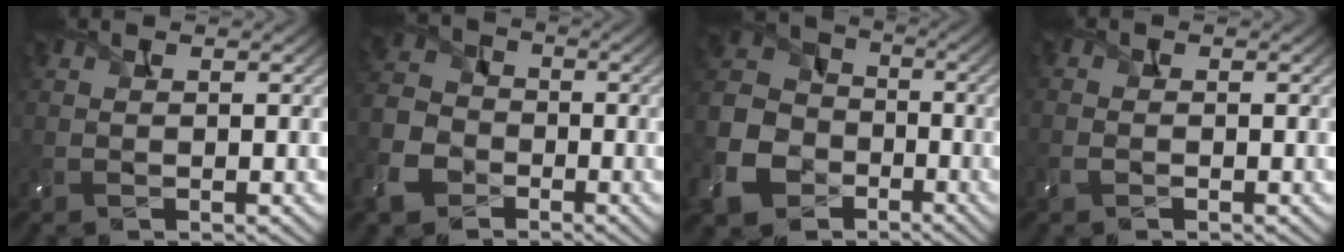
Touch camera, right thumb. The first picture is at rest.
{"total": 8.2, "force": [-4.4, 5.9, 3.6], "torque": [-0.107, -0.013, -0.105]}
{"total": 13.6, "force": [-6.3, 10.2, 6.3], "torque": [-0.208, -0.040, -0.123]}
{"total": 1.6, "force": [-0.9, 0.9, 1.0], "torque": [-0.029, -0.003, -0.023]}